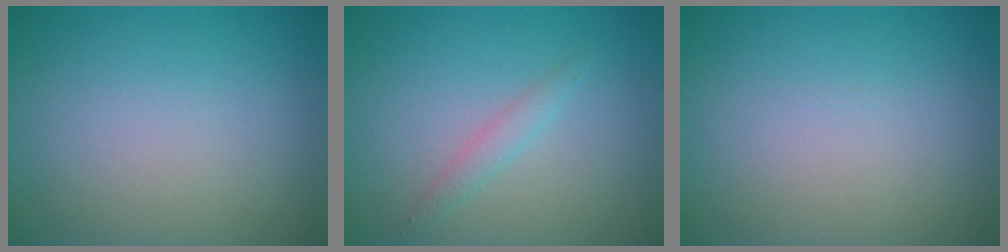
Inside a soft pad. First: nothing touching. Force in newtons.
{"total": 1.4, "press": 1.4, "slide": 0.0}
{"total": 0.0}